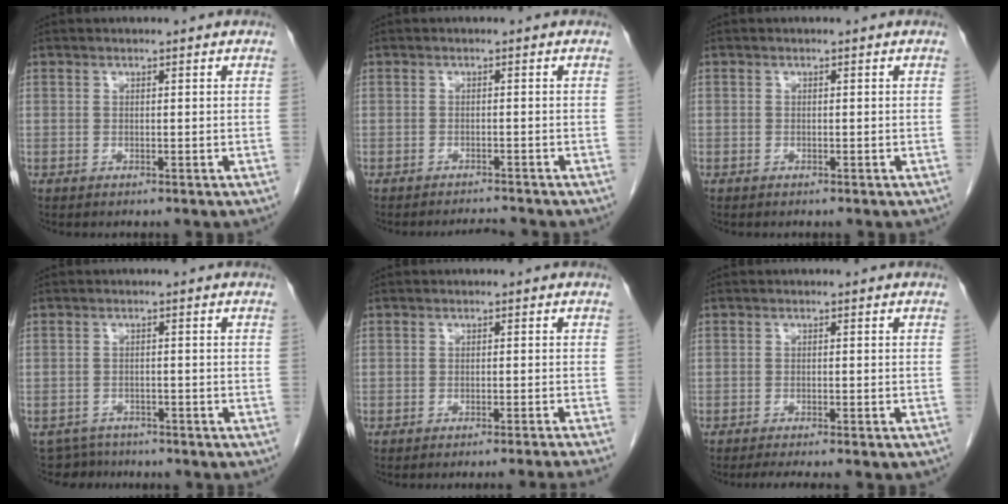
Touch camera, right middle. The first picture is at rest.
{"total": 2.4, "force": [-2.3, -0.6, 0.0], "torque": [-0.004, -0.014, -0.034]}
{"total": 0.0}
{"total": 4.6, "force": [-4.2, 1.6, -0.7], "torque": [0.013, 0.005, -0.065]}
{"total": 7.4, "force": [-6.6, -2.5, 2.0], "torque": [-0.001, -0.018, -0.079]}
{"total": 9.1, "force": [-7.8, 1.3, 4.4], "torque": [-0.049, -0.011, -0.097]}